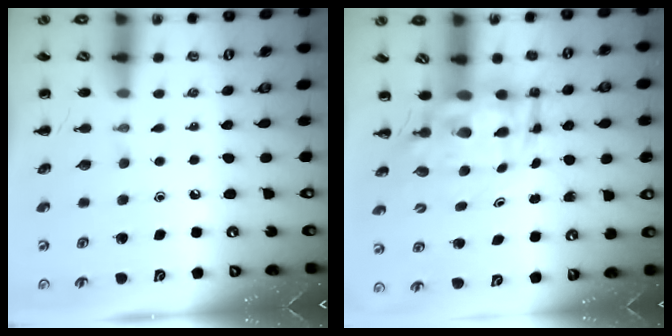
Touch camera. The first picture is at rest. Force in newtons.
{"total": 5.9, "press": 5.7, "slide": 1.6}